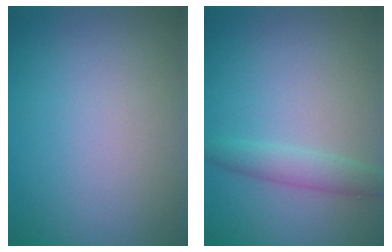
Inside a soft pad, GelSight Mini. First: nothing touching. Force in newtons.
{"total": 2.3, "press": 2.3, "slide": 0.0}